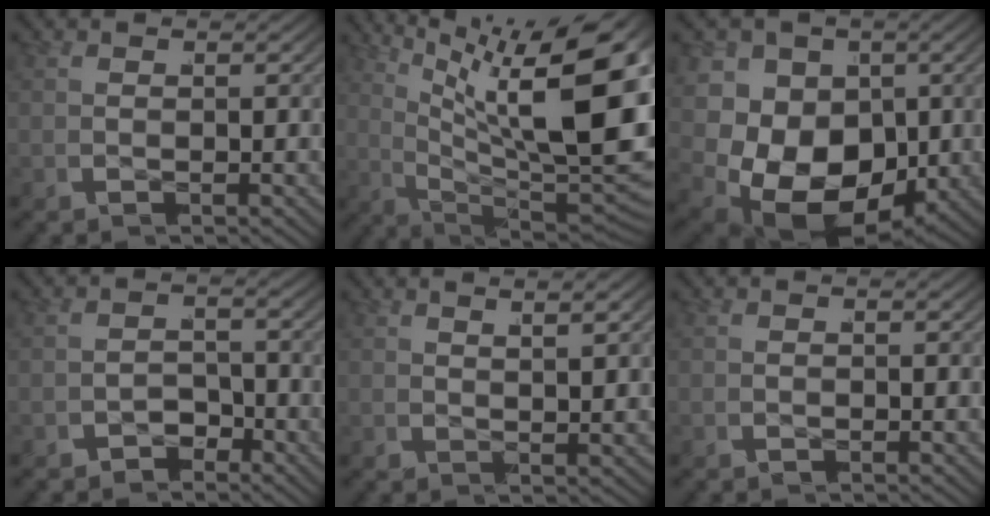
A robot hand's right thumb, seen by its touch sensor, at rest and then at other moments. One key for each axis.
{"total": 16.0, "fx": 2.5, "fy": 7.8, "fz": 13.7, "tx": -0.220, "ty": -0.039, "tz": 0.063}
{"total": 17.4, "fx": -1.6, "fy": 12.8, "fz": 11.7, "tx": -0.259, "ty": -0.068, "tz": -0.001}
{"total": 2.2, "fx": -2.0, "fy": 0.8, "fz": -0.3, "tx": 0.008, "ty": -0.008, "tz": -0.030}
{"total": 2.0, "fx": 1.3, "fy": -1.5, "fz": 0.3, "tx": 0.000, "ty": 0.015, "tz": 0.024}
{"total": 0.0}